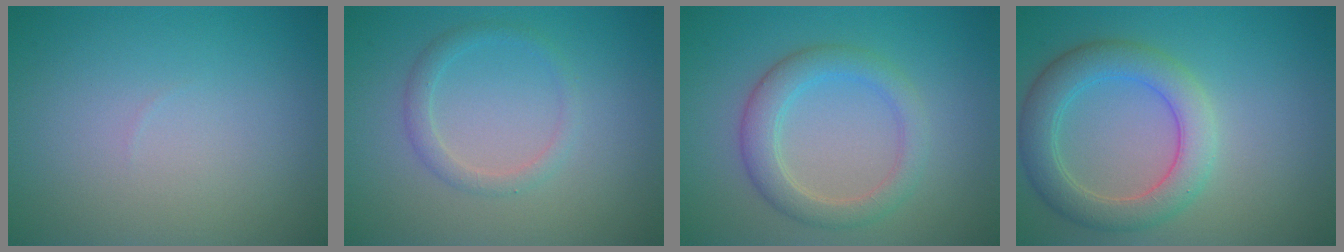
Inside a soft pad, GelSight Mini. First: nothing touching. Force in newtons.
{"total": 1.7, "press": 1.7, "slide": 0.0}
{"total": 3.5, "press": 3.5, "slide": 0.0}
{"total": 4.9, "press": 4.9, "slide": 0.3}